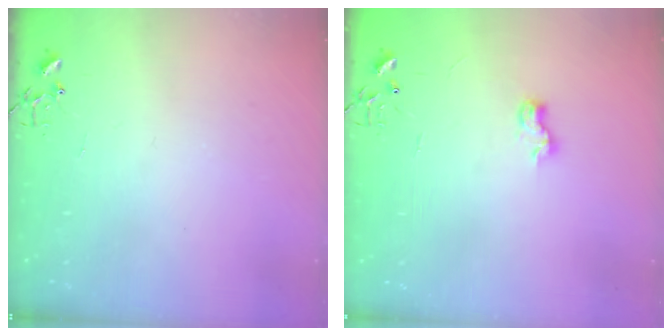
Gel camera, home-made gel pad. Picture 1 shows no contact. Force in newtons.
{"total": 6.4, "press": 6.4, "slide": 0.3}